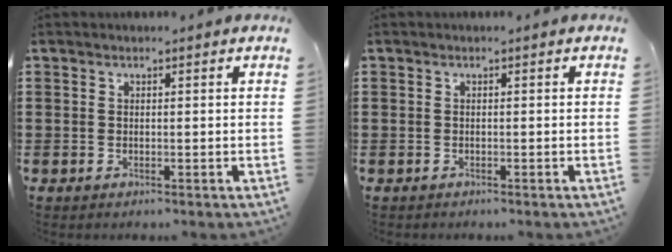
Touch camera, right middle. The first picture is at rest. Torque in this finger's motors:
{"motor_torque": [-0.83, 0.77, -0.24, -0.06]}